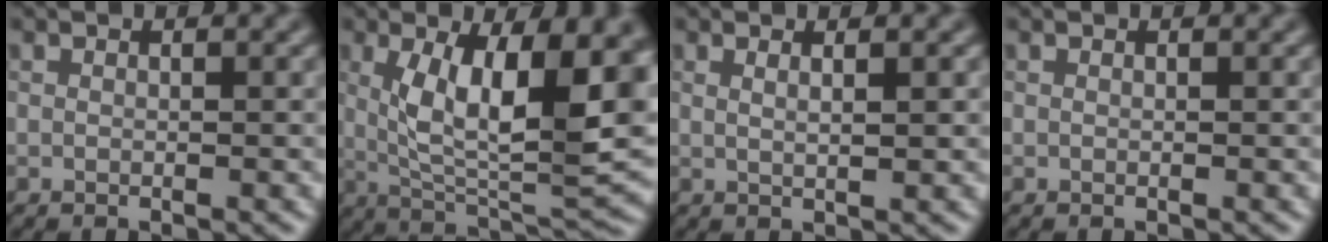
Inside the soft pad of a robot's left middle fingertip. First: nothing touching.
{"total": 12.1, "force": [1.9, 4.3, 11.2], "torque": [-0.167, -0.003, 0.036]}
{"total": 1.1, "force": [0.4, 0.3, 1.0], "torque": [-0.011, 0.003, 0.008]}
{"total": 0.0}